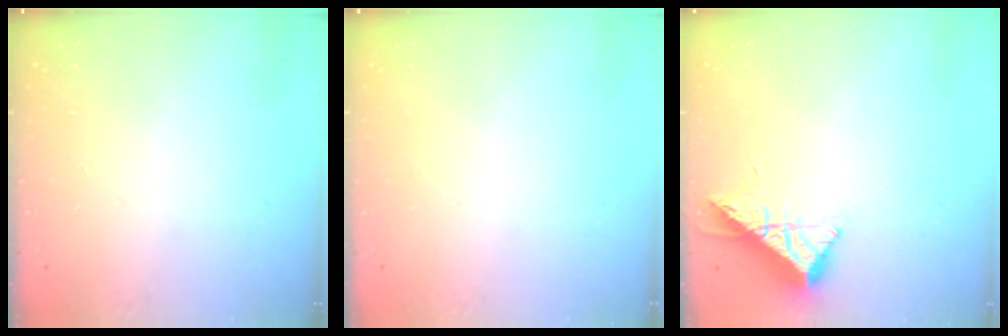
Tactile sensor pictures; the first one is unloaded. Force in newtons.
{"total": 0.0}
{"total": 10.4, "press": 10.4, "slide": 0.7}